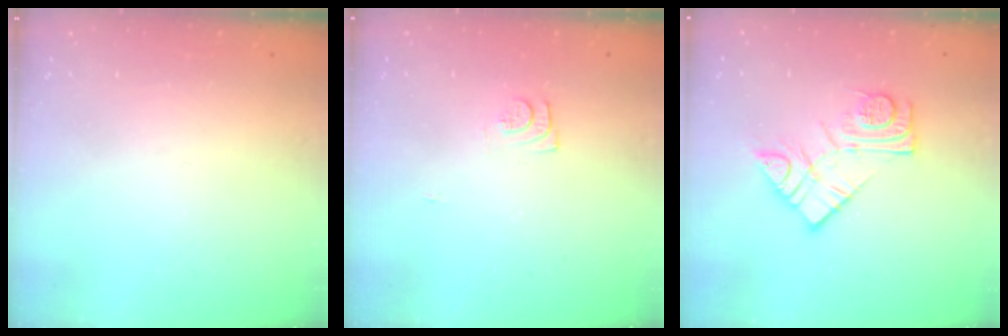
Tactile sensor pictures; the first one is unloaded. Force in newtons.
{"total": 7.0, "press": 7.0, "slide": 0.6}
{"total": 11.6, "press": 11.6, "slide": 0.6}